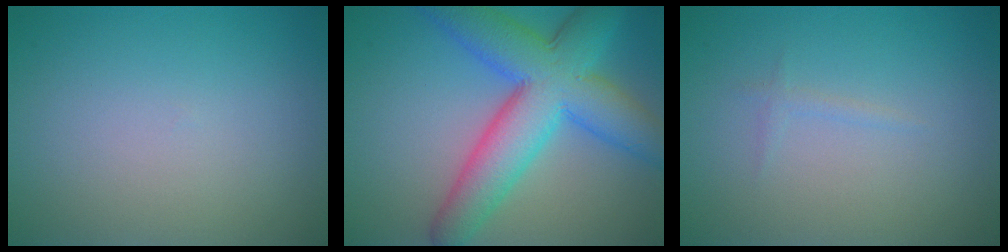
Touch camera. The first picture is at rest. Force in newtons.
{"total": 9.9, "press": 9.9, "slide": 0.1}
{"total": 0.7, "press": 0.7, "slide": 0.1}